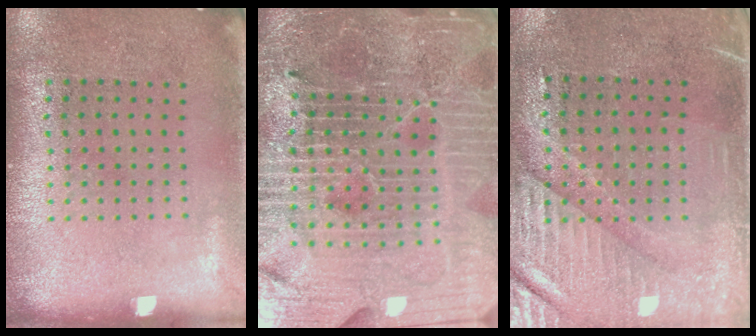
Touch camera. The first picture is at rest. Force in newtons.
{"total": 6.6, "press": 5.8, "slide": 3.0}
{"total": 3.5, "press": 3.1, "slide": 1.6}